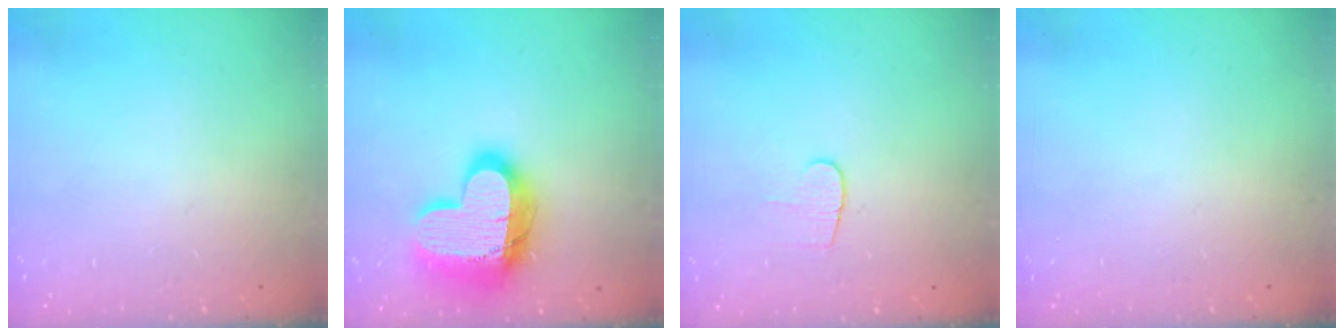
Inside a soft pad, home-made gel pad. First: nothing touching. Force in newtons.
{"total": 19.1, "press": 19.0, "slide": 1.5}
{"total": 5.1, "press": 5.1, "slide": 0.5}
{"total": 0.0}